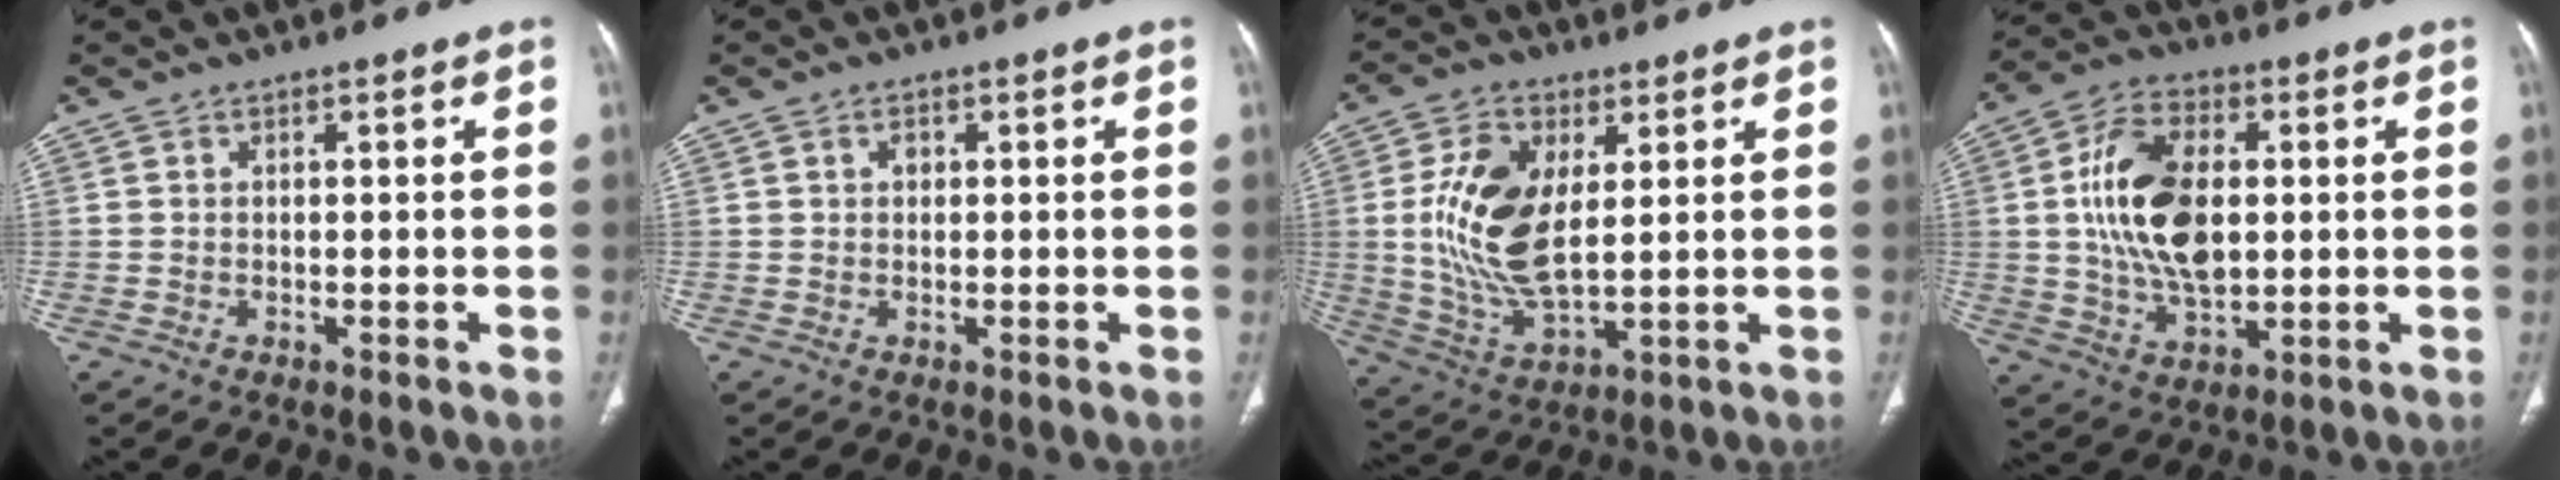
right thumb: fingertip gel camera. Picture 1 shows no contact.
{"total": 1.2, "force": [0.4, 0.9, 0.7], "torque": [-0.008, 0.001, 0.006]}
{"total": 14.7, "force": [2.5, 7.5, 12.4], "torque": [-0.241, -0.014, 0.056]}
{"total": 16.0, "force": [1.7, 9.3, 12.9], "torque": [-0.227, 0.004, 0.033]}